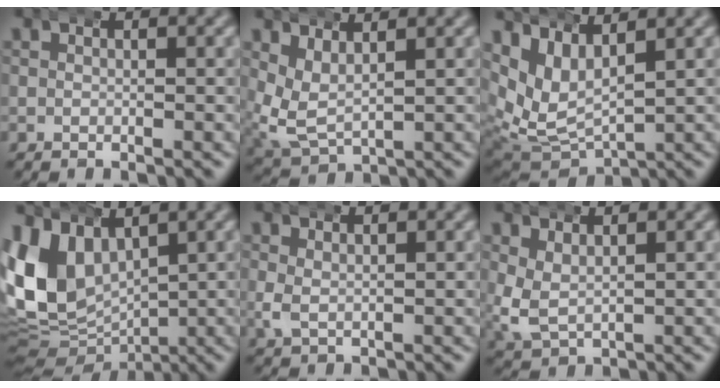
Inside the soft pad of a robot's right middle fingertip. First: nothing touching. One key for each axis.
{"total": 5.2, "fx": 1.7, "fy": 4.0, "fz": 2.9, "tx": -0.094, "ty": -0.026, "tz": 0.041}
{"total": 8.7, "fx": 1.9, "fy": 6.9, "fz": 5.0, "tx": -0.128, "ty": -0.022, "tz": 0.034}
{"total": 11.1, "fx": 1.3, "fy": 8.6, "fz": 6.9, "tx": -0.164, "ty": -0.021, "tz": 0.034}
{"total": 1.1, "fx": 0.7, "fy": 0.4, "fz": 0.8, "tx": -0.026, "ty": -0.011, "tz": 0.021}
{"total": 3.1, "fx": 1.1, "fy": 2.3, "fz": 1.8, "tx": -0.067, "ty": -0.024, "tz": 0.036}